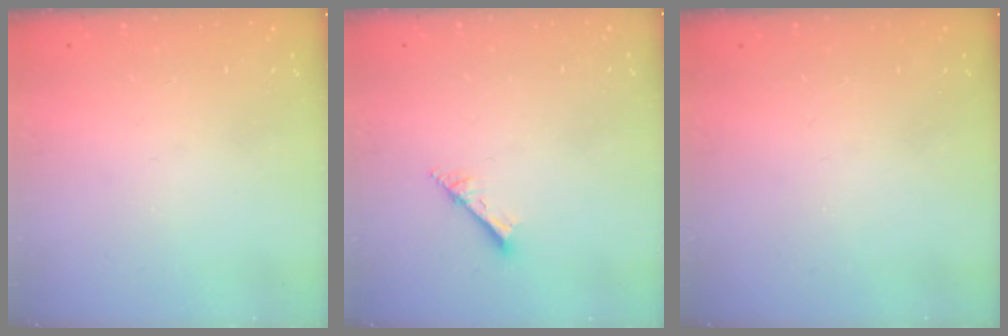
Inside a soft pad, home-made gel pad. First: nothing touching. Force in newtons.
{"total": 2.5, "press": 2.5, "slide": 0.2}
{"total": 0.0}